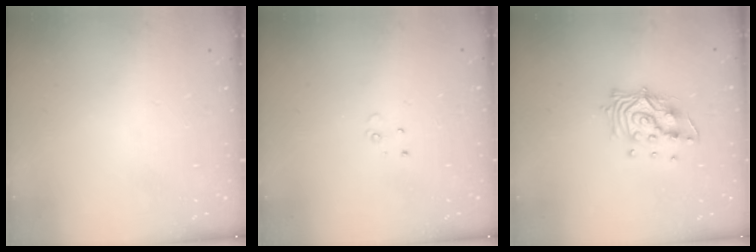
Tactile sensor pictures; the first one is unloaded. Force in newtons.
{"total": 3.0, "press": 2.9, "slide": 0.3}
{"total": 12.4, "press": 12.4, "slide": 1.0}